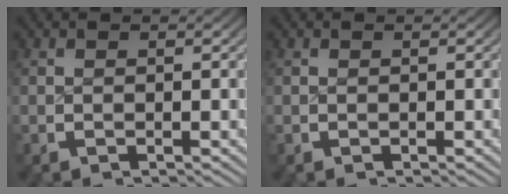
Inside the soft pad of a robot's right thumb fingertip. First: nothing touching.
{"total": 0.0}